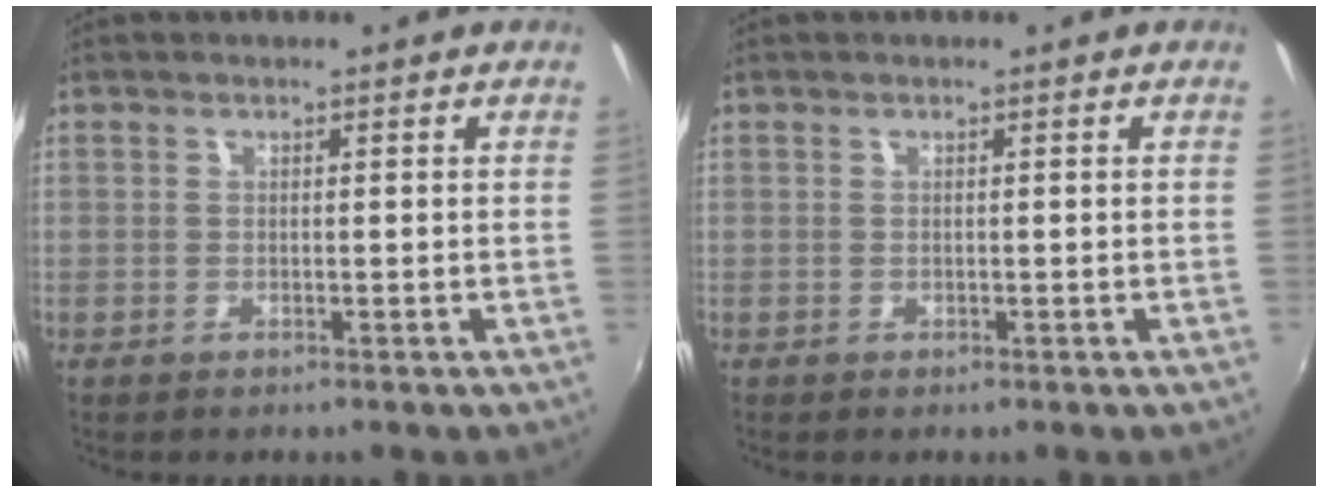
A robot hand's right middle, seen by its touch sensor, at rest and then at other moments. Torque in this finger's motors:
{"motor_torque": [0.21, -0.56, 0.01, 0.00]}